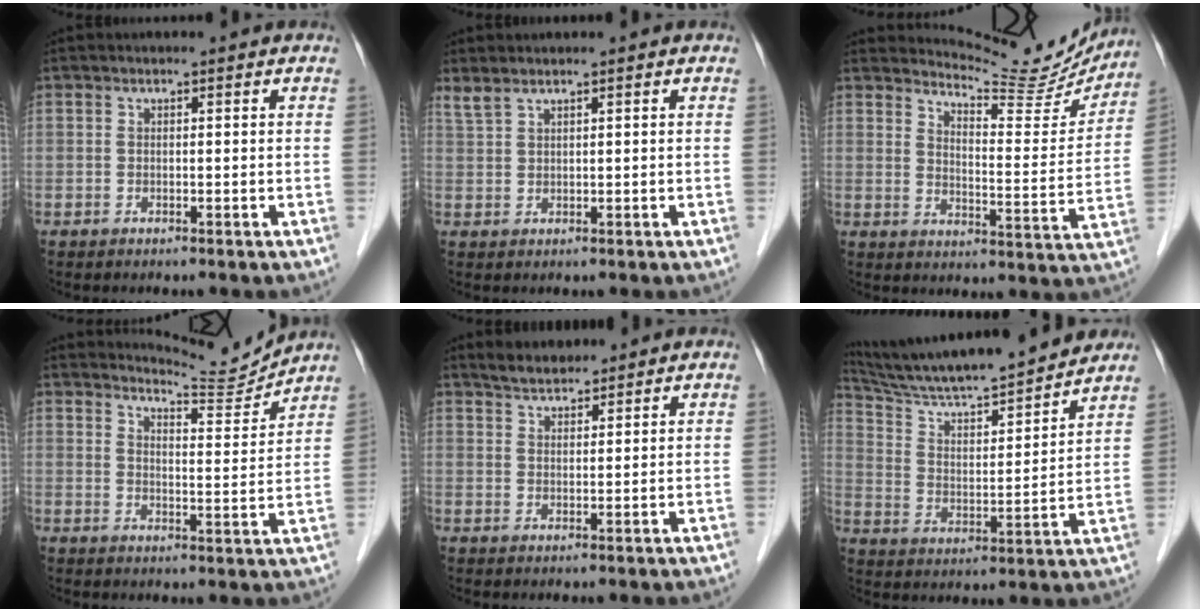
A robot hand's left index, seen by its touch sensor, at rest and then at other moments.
{"total": 1.9, "force": [1.7, 0.2, 0.7], "torque": [-0.020, 0.008, 0.042]}
{"total": 13.5, "force": [13.2, 1.9, 2.1], "torque": [-0.029, -0.049, 0.164]}
{"total": 6.8, "force": [6.7, -0.8, -0.9], "torque": [-0.005, -0.025, 0.099]}
{"total": 3.5, "force": [3.3, 1.0, 0.7], "torque": [-0.017, 0.015, 0.059]}
{"total": 20.2, "force": [18.3, 1.0, 8.6], "torque": [-0.150, 0.005, 0.290]}